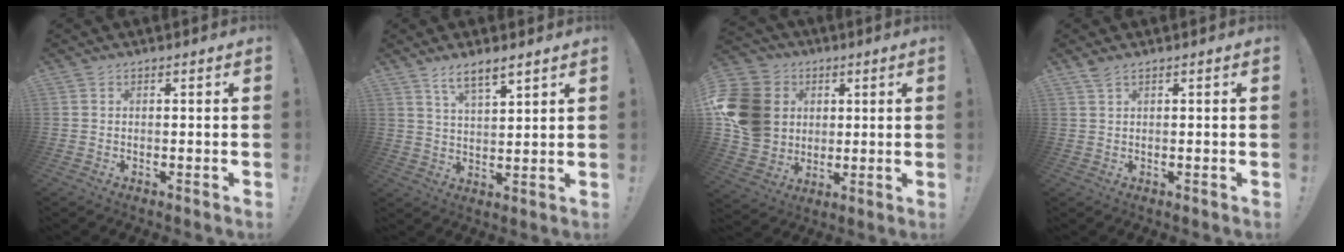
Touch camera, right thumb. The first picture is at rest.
{"total": 6.4, "force": [5.1, 1.6, 3.6], "torque": [-0.064, -0.026, 0.089]}
{"total": 16.5, "force": [2.3, 14.0, 8.3], "torque": [-0.148, 0.001, 0.054]}
{"total": 1.8, "force": [1.3, 0.2, 1.2], "torque": [-0.019, -0.003, 0.023]}